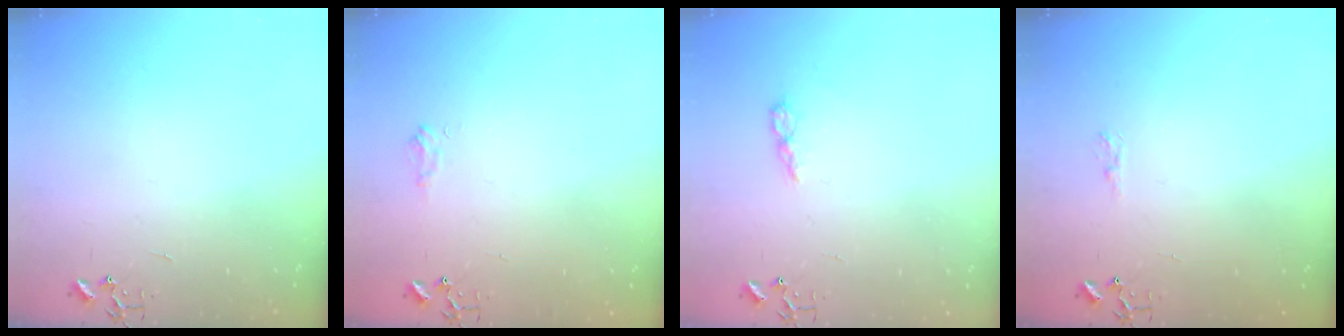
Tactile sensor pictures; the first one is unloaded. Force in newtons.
{"total": 6.3, "press": 6.3, "slide": 0.8}
{"total": 5.0, "press": 5.0, "slide": 0.6}
{"total": 5.1, "press": 5.1, "slide": 0.4}